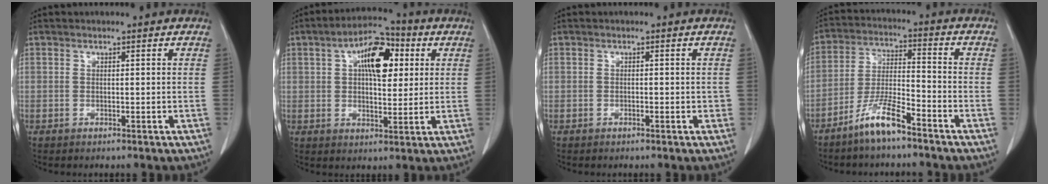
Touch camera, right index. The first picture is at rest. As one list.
[{"total": 10.4, "force": [3.3, 4.7, 8.7], "torque": [-0.142, 0.028, 0.048]}, {"total": 1.3, "force": [-0.4, 0.6, 1.1], "torque": [-0.012, 0.003, -0.003]}, {"total": 8.3, "force": [-6.1, 0.9, 5.5], "torque": [-0.116, -0.009, -0.122]}]